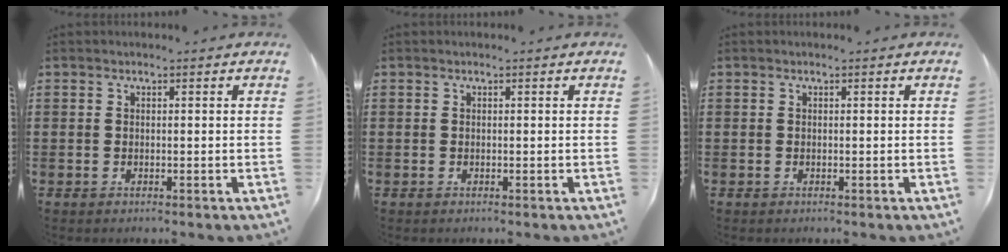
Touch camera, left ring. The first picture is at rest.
{"total": 0.0}
{"total": 0.0}